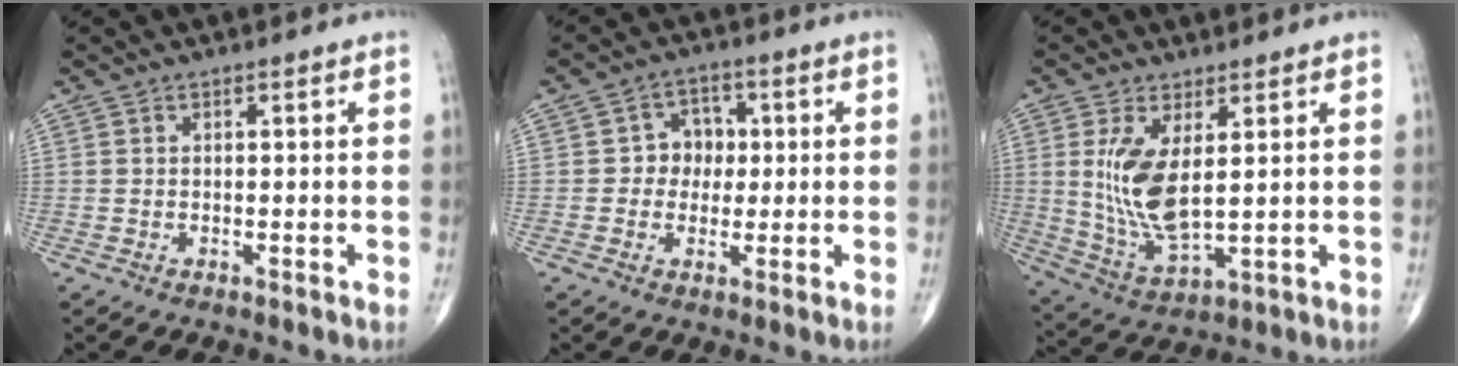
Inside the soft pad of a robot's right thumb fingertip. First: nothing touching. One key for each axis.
{"total": 5.8, "fx": 0.4, "fy": 5.1, "fz": 2.7, "tx": -0.002, "ty": 0.010, "tz": -0.003}
{"total": 11.1, "fx": 2.2, "fy": 4.5, "fz": 9.8, "tx": -0.199, "ty": -0.024, "tz": 0.057}